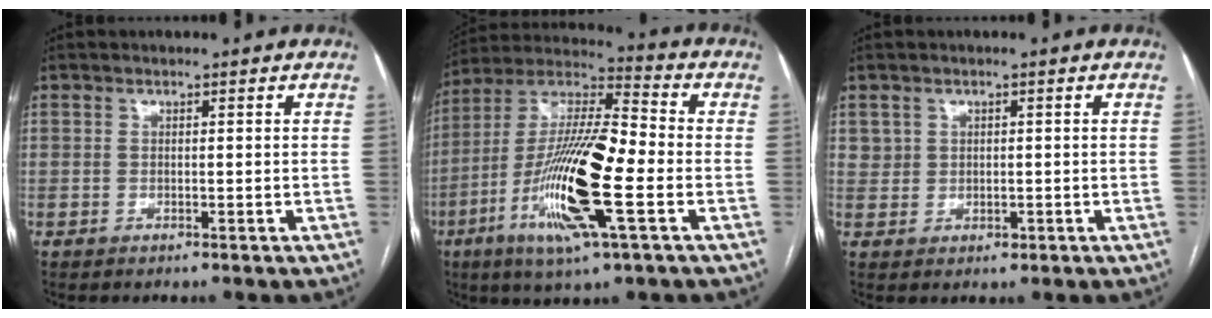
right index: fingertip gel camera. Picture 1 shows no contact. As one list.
[{"total": 19.3, "force": [-5.5, 2.3, 18.4], "torque": [-0.374, -0.012, -0.102]}, {"total": 2.3, "force": [0.7, 2.2, 0.3], "torque": [-0.002, 0.001, 0.016]}]